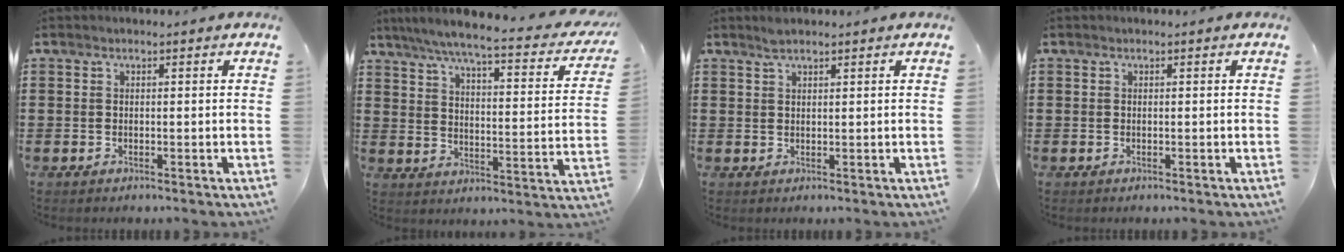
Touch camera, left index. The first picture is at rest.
{"total": 6.1, "force": [5.0, -0.1, 3.5], "torque": [-0.091, -0.039, 0.079]}
{"total": 1.7, "force": [1.4, 0.3, 0.9], "torque": [-0.021, 0.001, 0.027]}
{"total": 0.0}